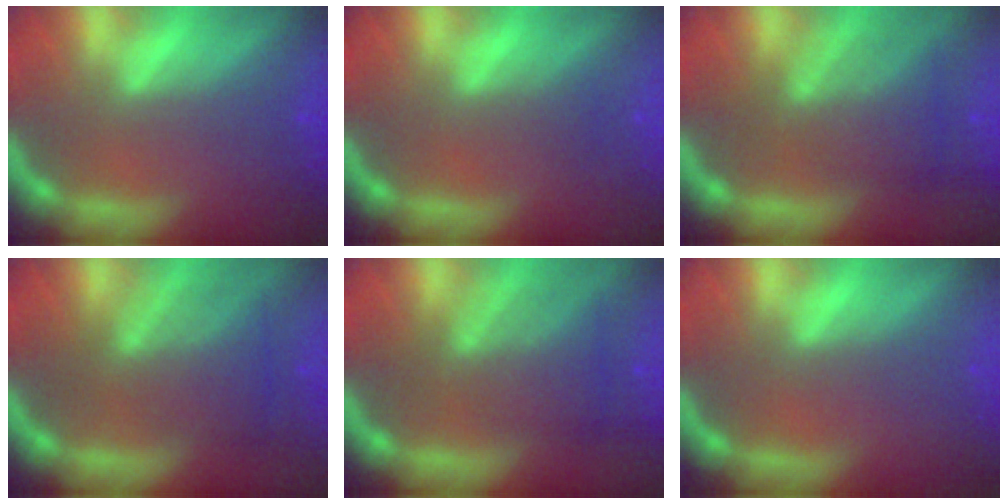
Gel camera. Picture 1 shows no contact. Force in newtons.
{"total": 1.0}
{"total": 5.5}
{"total": 6.0}
{"total": 5.5}
{"total": 0.0}